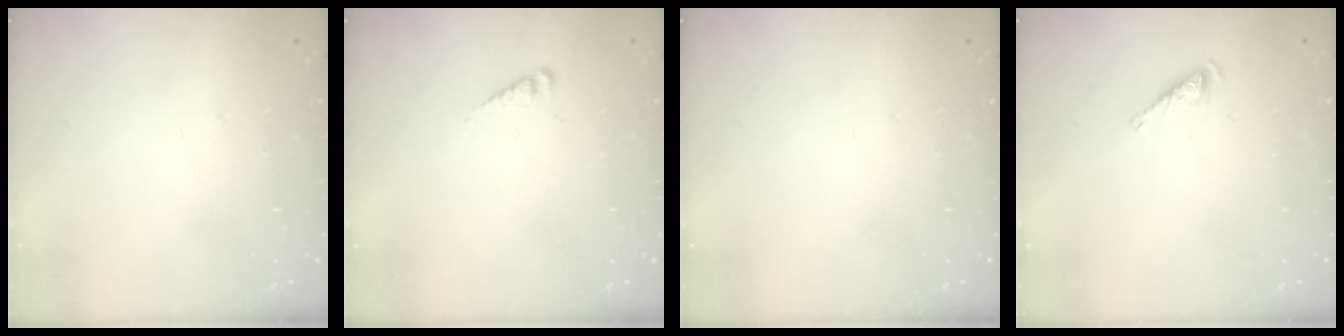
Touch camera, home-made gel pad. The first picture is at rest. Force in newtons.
{"total": 2.9, "press": 2.9, "slide": 0.2}
{"total": 0.0}
{"total": 2.3, "press": 2.2, "slide": 0.4}